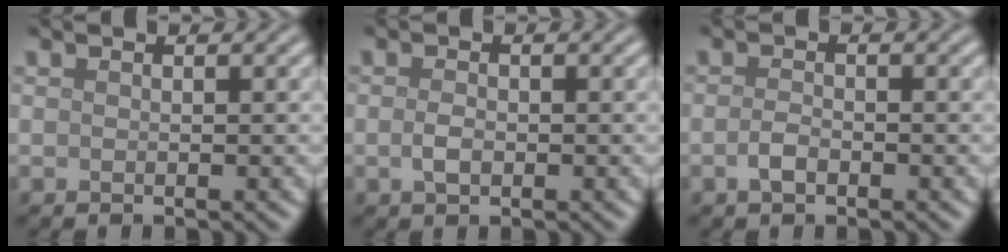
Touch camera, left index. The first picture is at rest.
{"total": 1.4, "force": [-0.3, 0.8, 1.1], "torque": [-0.024, 0.000, -0.007]}
{"total": 1.4, "force": [-0.7, 0.7, 1.0], "torque": [-0.023, 0.000, -0.016]}